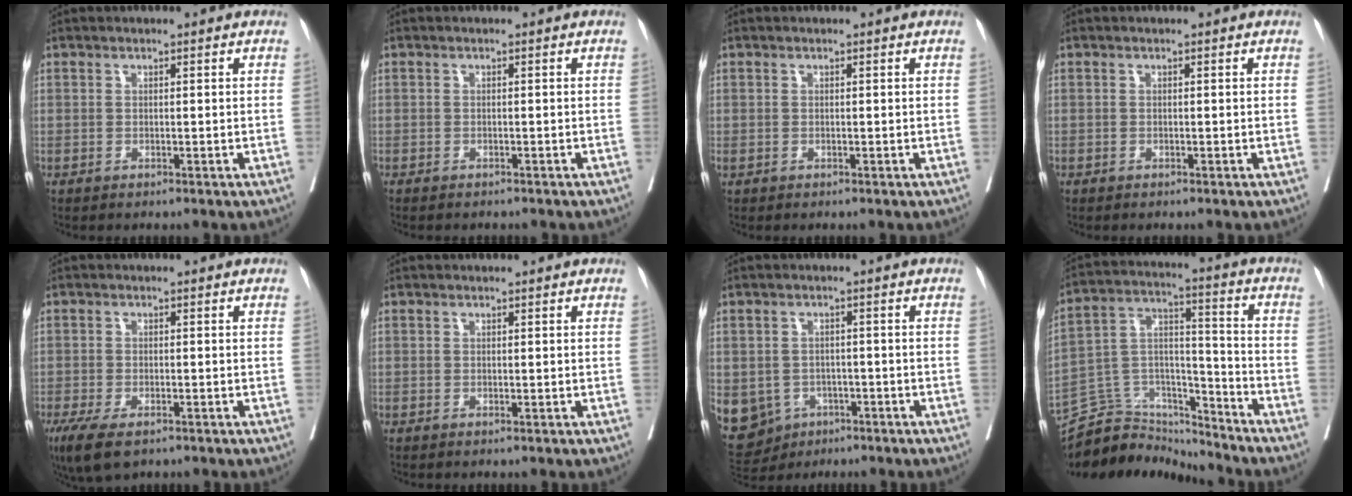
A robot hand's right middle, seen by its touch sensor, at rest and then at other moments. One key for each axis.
{"total": 3.3, "fx": -2.9, "fy": 0.9, "fz": 1.3, "tx": -0.022, "ty": -0.006, "tz": -0.034}
{"total": 0.0}
{"total": 0.0}
{"total": 6.4, "fx": -4.2, "fy": 2.4, "fz": 4.2, "tx": -0.080, "ty": -0.015, "tz": -0.069}
{"total": 0.0}
{"total": 15.9, "fx": -6.4, "fy": 13.5, "fz": 5.5, "tx": -0.177, "ty": 0.003, "tz": -0.078}
{"total": 13.6, "fx": -13.2, "fy": 3.4, "fz": 0.5, "tx": -0.008, "ty": 0.060, "tz": -0.231}